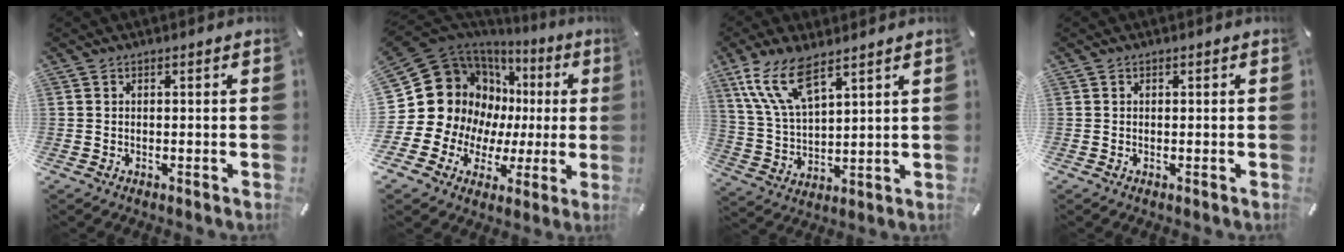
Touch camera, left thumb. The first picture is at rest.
{"total": 21.3, "force": [6.0, 17.4, 10.6], "torque": [-0.218, -0.058, 0.139]}
{"total": 12.1, "force": [8.0, 4.5, 7.9], "torque": [-0.191, -0.029, 0.147]}
{"total": 0.0}